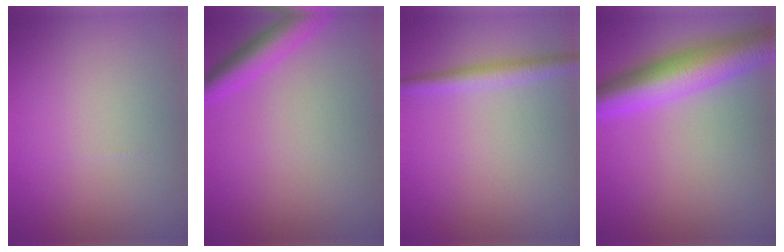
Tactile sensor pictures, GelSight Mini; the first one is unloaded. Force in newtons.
{"total": 3.3, "press": 3.3, "slide": 0.2}
{"total": 2.3, "press": 2.3, "slide": 0.1}
{"total": 8.0, "press": 7.9, "slide": 0.2}